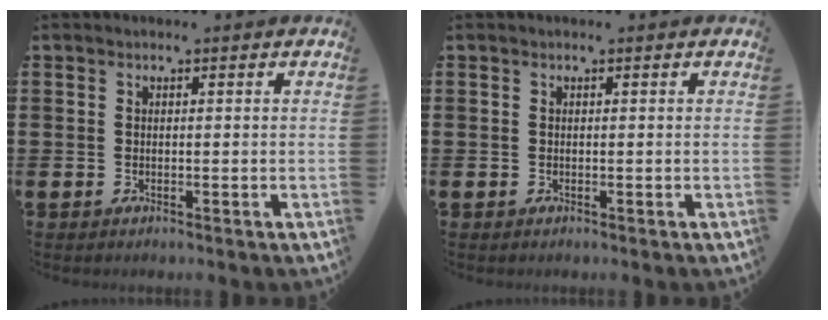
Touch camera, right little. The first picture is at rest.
{"total": 0.0}